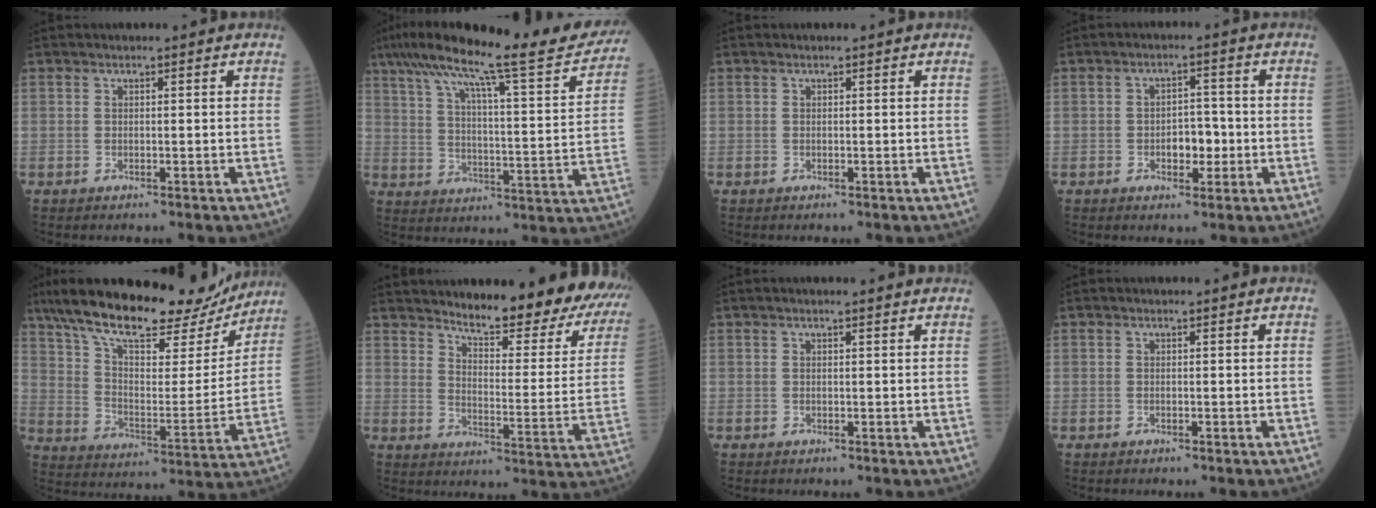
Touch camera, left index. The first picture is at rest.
{"total": 23.3, "force": [19.5, 1.4, 12.6], "torque": [-0.205, -0.011, 0.272]}
{"total": 0.0}
{"total": 4.2, "force": [-1.3, 2.3, 3.3], "torque": [-0.046, 0.006, -0.019]}
{"total": 25.3, "force": [20.8, 7.3, 12.3], "torque": [-0.208, 0.009, 0.307]}
{"total": 21.5, "force": [19.4, 3.2, 8.7], "torque": [-0.107, -0.089, 0.230]}
{"total": 1.1, "force": [0.8, -0.1, 0.7], "torque": [-0.012, 0.006, 0.013]}
{"total": 0.0}